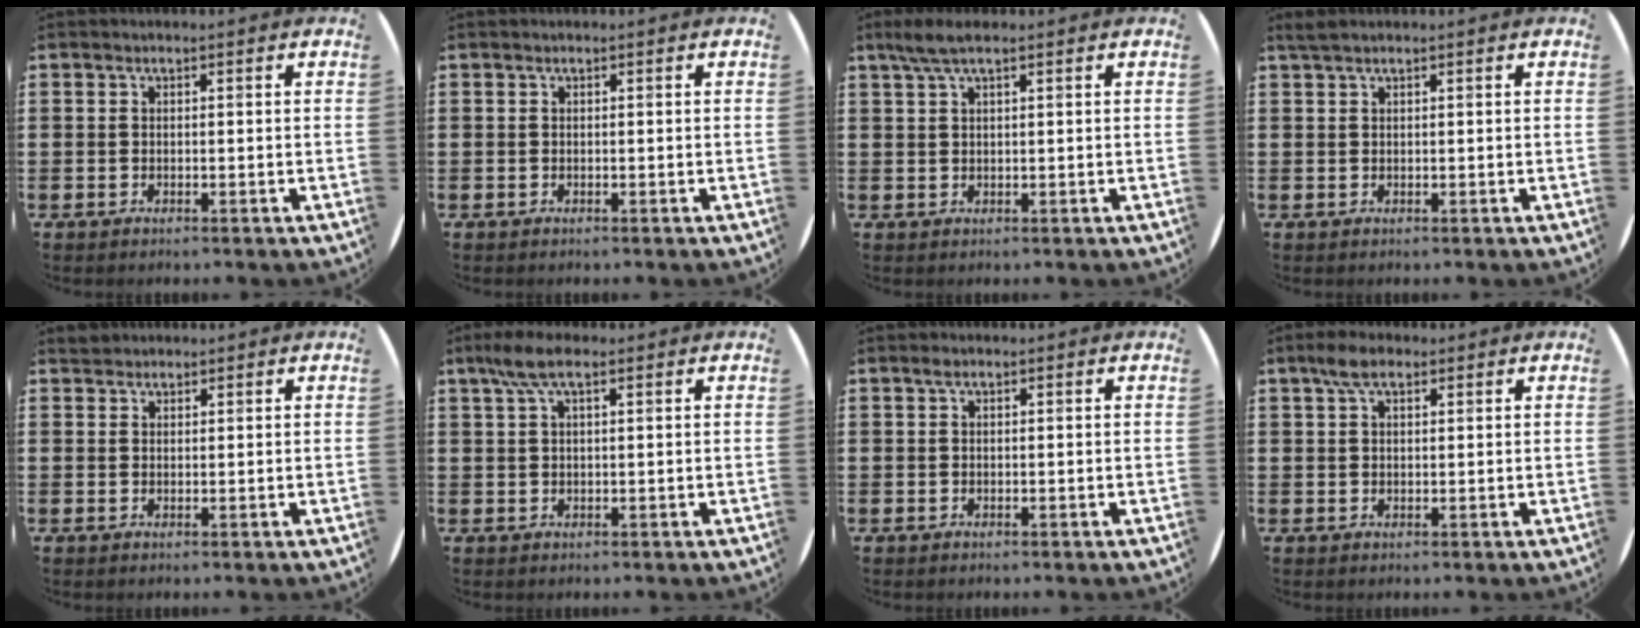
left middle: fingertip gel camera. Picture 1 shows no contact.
{"total": 0.0}
{"total": 3.0, "force": [2.0, 0.4, 2.2], "torque": [-0.047, 0.004, 0.034]}
{"total": 0.9, "force": [0.8, -0.1, 0.4], "torque": [-0.009, 0.002, 0.016]}
{"total": 1.3, "force": [1.2, 0.4, -0.1], "torque": [0.006, 0.000, 0.023]}
{"total": 4.2, "force": [2.3, 1.2, 3.3], "torque": [-0.070, 0.008, 0.041]}
{"total": 0.5, "force": [0.3, 0.2, 0.4], "torque": [-0.007, 0.003, 0.006]}
{"total": 3.6, "force": [2.3, 1.6, 2.2], "torque": [-0.041, 0.006, 0.038]}